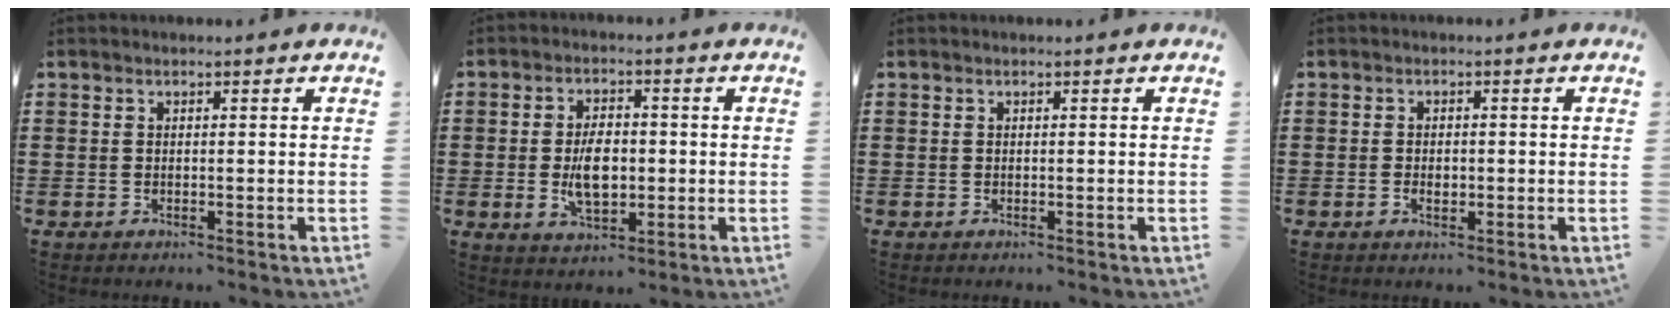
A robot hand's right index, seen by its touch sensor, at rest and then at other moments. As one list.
[{"total": 6.5, "force": [-0.7, 3.5, 5.4], "torque": [-0.104, -0.001, -0.016]}, {"total": 0.0}, {"total": 1.8, "force": [-0.4, 1.0, 1.5], "torque": [-0.029, 0.001, -0.007]}]